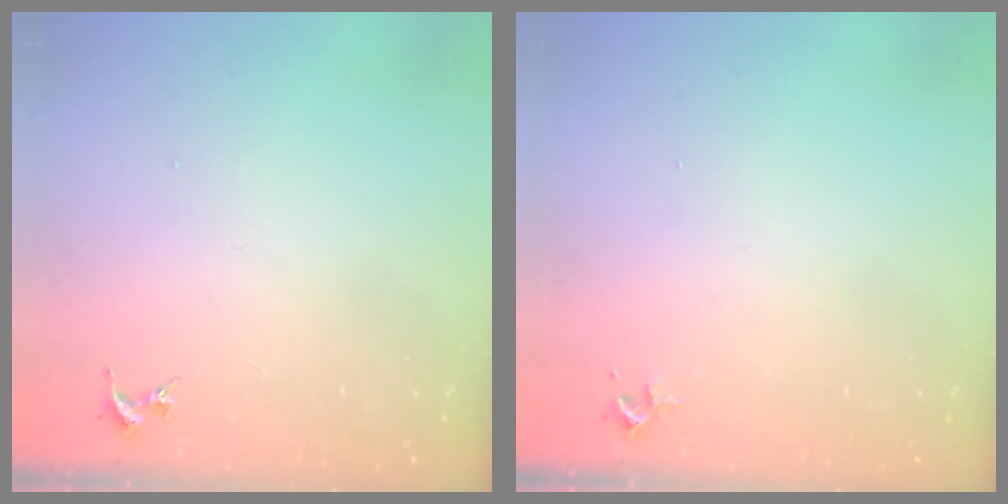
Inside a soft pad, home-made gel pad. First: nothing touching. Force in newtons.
{"total": 2.4, "press": 2.4, "slide": 0.3}